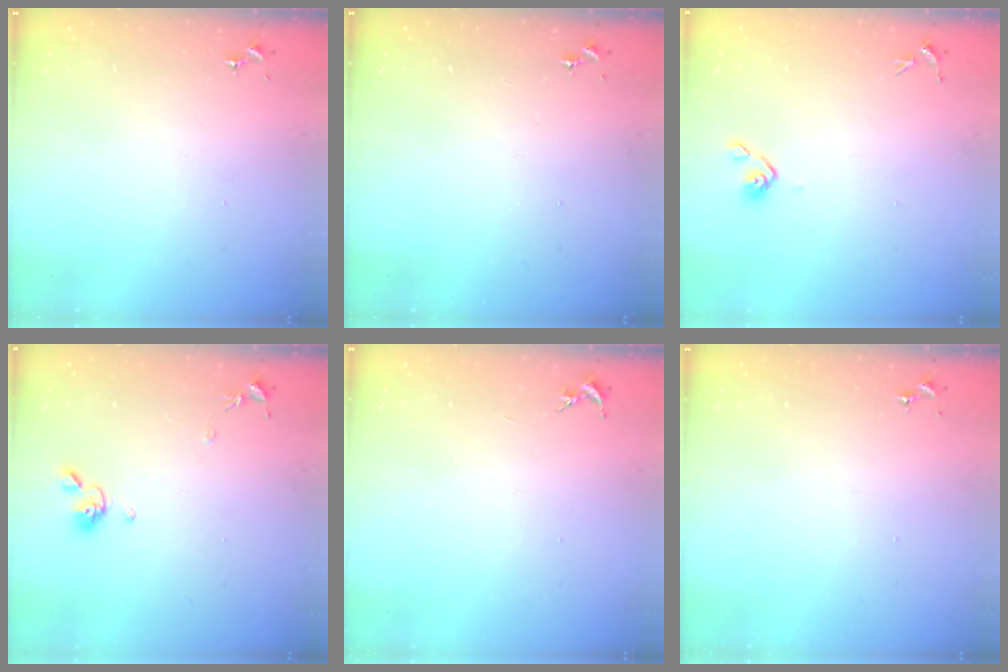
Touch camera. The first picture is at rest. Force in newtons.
{"total": 0.0}
{"total": 4.2, "press": 4.1, "slide": 1.1}
{"total": 8.6, "press": 8.5, "slide": 1.1}
{"total": 0.0}
{"total": 0.0}